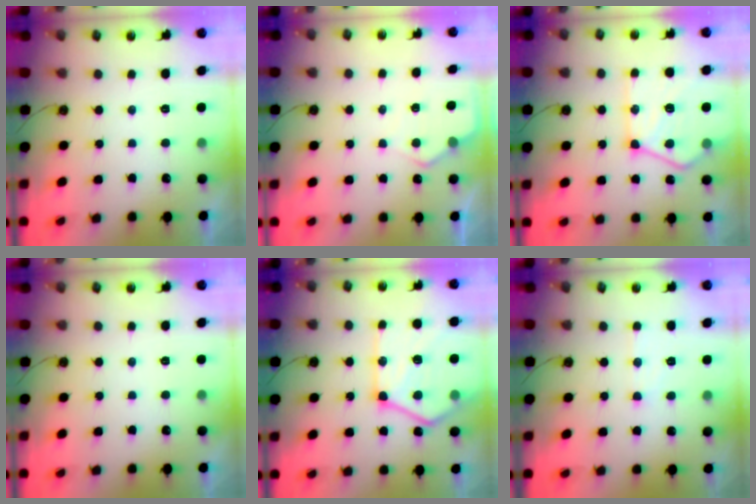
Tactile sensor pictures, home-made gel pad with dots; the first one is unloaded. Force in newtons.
{"total": 6.8, "press": 6.7, "slide": 0.5}
{"total": 17.9, "press": 17.8, "slide": 1.9}
{"total": 0.0}
{"total": 22.1, "press": 21.9, "slide": 2.3}
{"total": 5.5, "press": 5.5, "slide": 0.4}